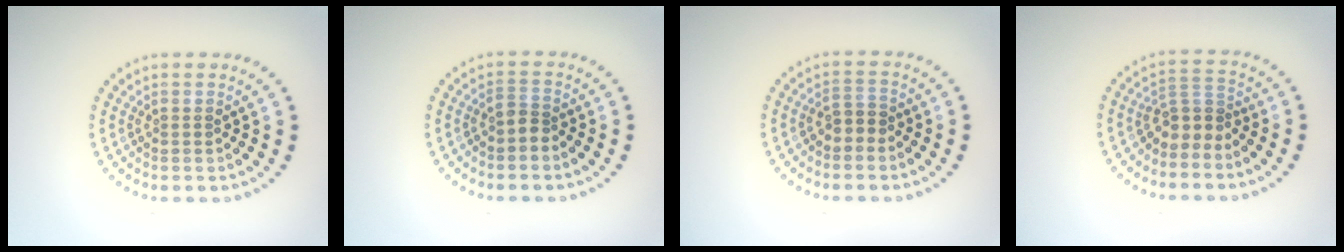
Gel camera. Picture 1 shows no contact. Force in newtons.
{"total": 1.5, "press": 1.1, "slide": 1.0}
{"total": 1.6, "press": 1.4, "slide": 0.7}
{"total": 2.5, "press": 1.7, "slide": 1.9}